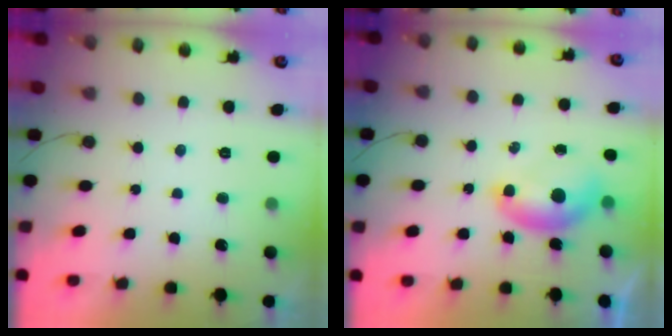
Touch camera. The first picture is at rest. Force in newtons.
{"total": 8.1, "press": 8.0, "slide": 1.3}